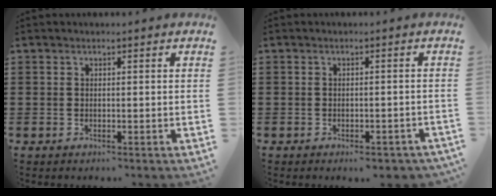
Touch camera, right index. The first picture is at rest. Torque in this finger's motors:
{"motor_torque": [0.17, -0.10, -0.44, -0.09]}